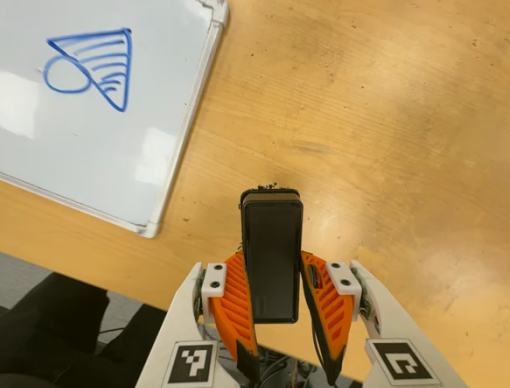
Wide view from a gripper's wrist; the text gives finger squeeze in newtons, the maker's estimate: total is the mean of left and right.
{"total": 4.9, "left": 3.5, "right": 6.2}